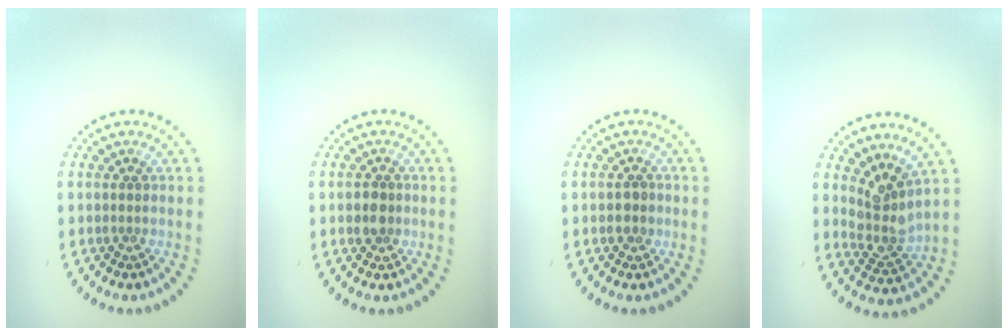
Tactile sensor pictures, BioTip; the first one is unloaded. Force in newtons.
{"total": 1.8, "press": 1.7, "slide": 0.7}
{"total": 1.4, "press": 1.4, "slide": 0.3}
{"total": 3.2, "press": 2.4, "slide": 2.2}